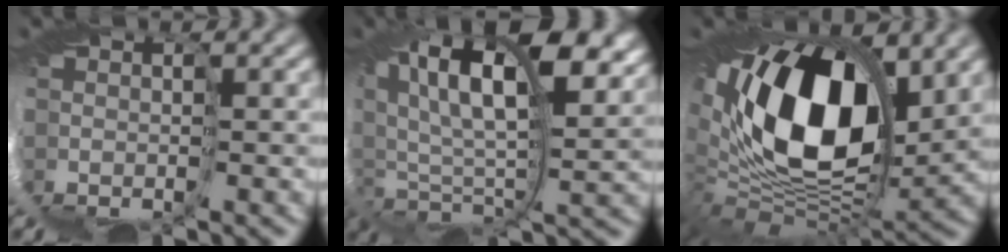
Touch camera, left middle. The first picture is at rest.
{"total": 13.5, "force": [9.1, 4.7, 8.7], "torque": [-0.183, 0.017, 0.167]}
{"total": 13.3, "force": [5.8, 6.1, 10.3], "torque": [-0.191, 0.013, 0.083]}